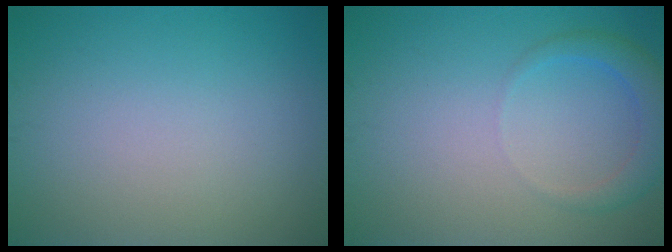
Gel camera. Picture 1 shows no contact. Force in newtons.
{"total": 2.7, "press": 2.6, "slide": 0.3}